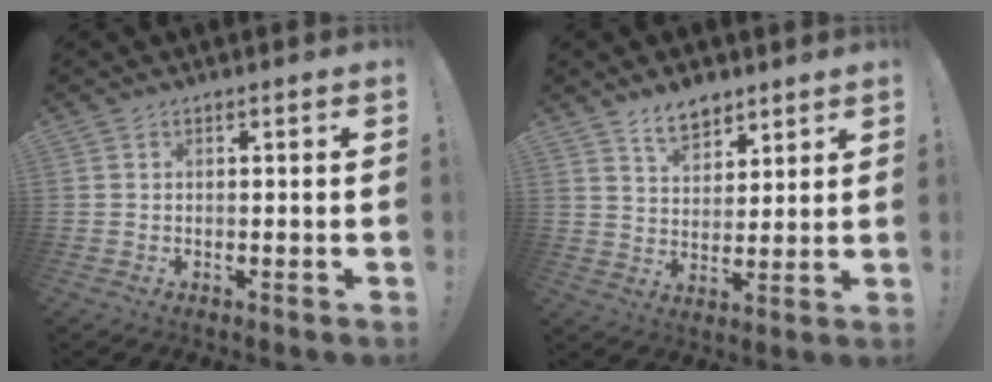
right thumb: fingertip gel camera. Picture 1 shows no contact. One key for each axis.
{"total": 7.9, "fx": 5.9, "fy": 4.3, "fz": 2.9, "tx": -0.050, "ty": -0.032, "tz": 0.111}